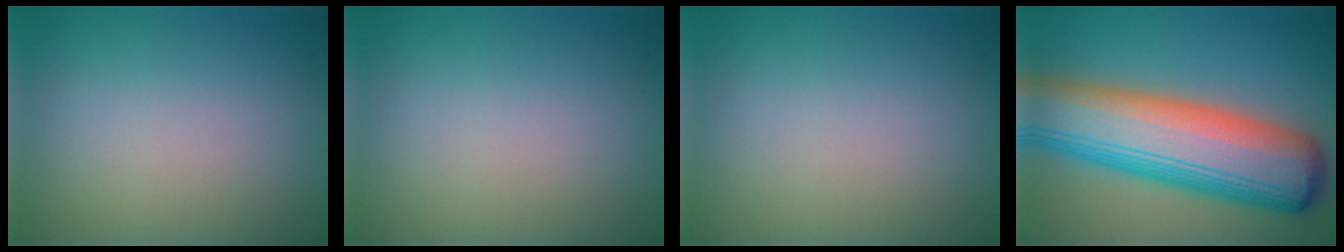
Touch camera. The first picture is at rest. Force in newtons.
{"total": 0.0}
{"total": 0.0}
{"total": 13.4, "press": 13.4, "slide": 0.4}